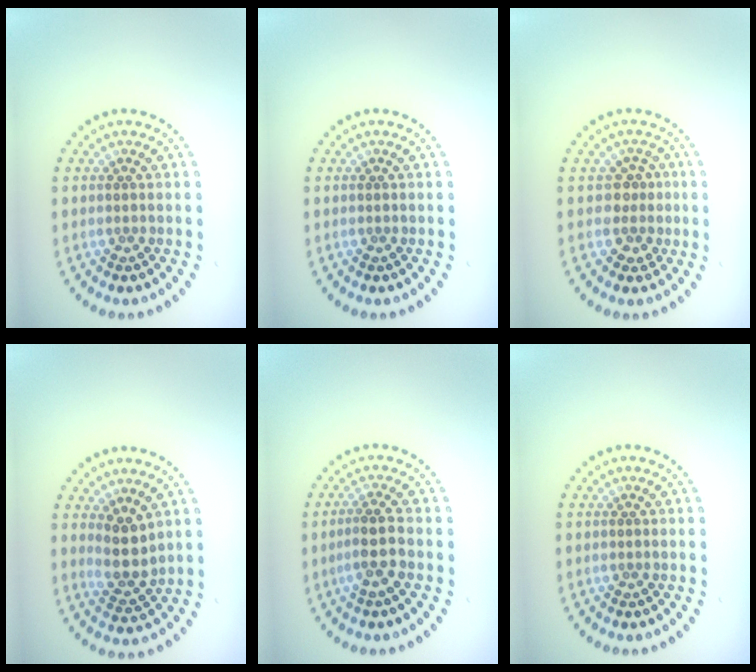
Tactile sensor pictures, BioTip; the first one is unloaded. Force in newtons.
{"total": 0.0}
{"total": 2.1, "press": 1.7, "slide": 1.2}
{"total": 2.8, "press": 2.3, "slide": 1.6}
{"total": 2.6, "press": 2.2, "slide": 1.4}
{"total": 0.0}